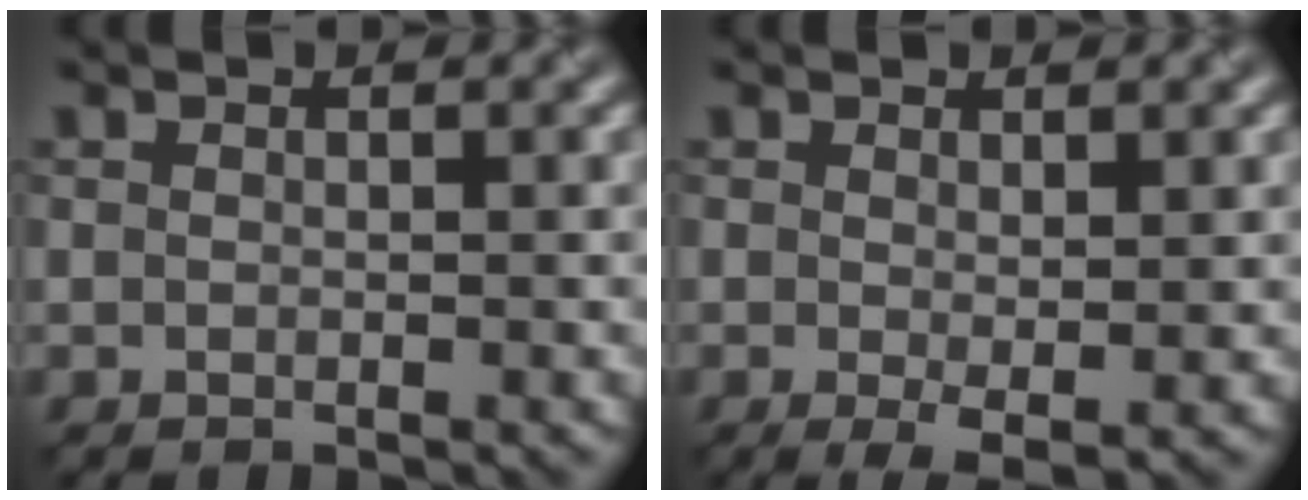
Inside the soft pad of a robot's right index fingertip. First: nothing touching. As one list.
[{"total": 2.0, "force": [0.0, 0.5, 1.9], "torque": [-0.033, -0.008, 0.003]}]